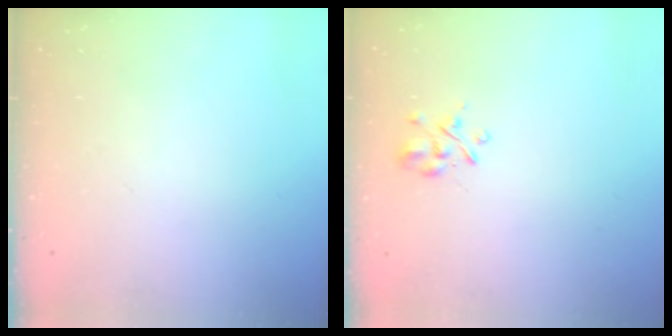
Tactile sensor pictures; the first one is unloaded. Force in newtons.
{"total": 3.2, "press": 3.0, "slide": 1.2}